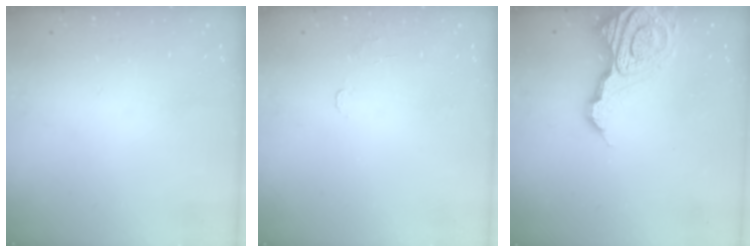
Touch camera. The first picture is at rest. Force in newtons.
{"total": 4.6, "press": 4.6, "slide": 0.5}
{"total": 17.6, "press": 17.4, "slide": 1.9}